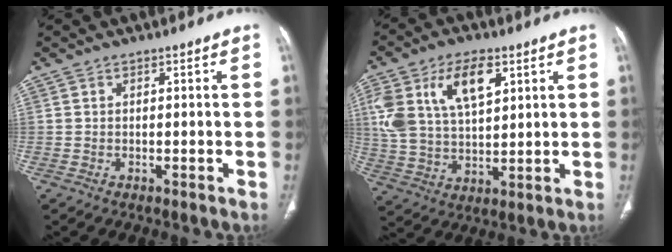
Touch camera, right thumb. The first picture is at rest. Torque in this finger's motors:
{"motor_torque": [0.79, 3.10, 1.53, 1.03, 0.13]}